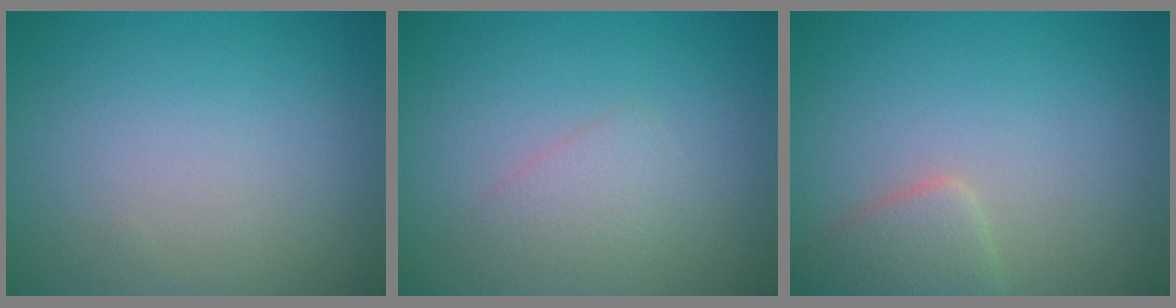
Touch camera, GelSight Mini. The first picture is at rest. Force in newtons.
{"total": 1.5, "press": 1.5, "slide": 0.0}
{"total": 2.4, "press": 2.4, "slide": 0.1}